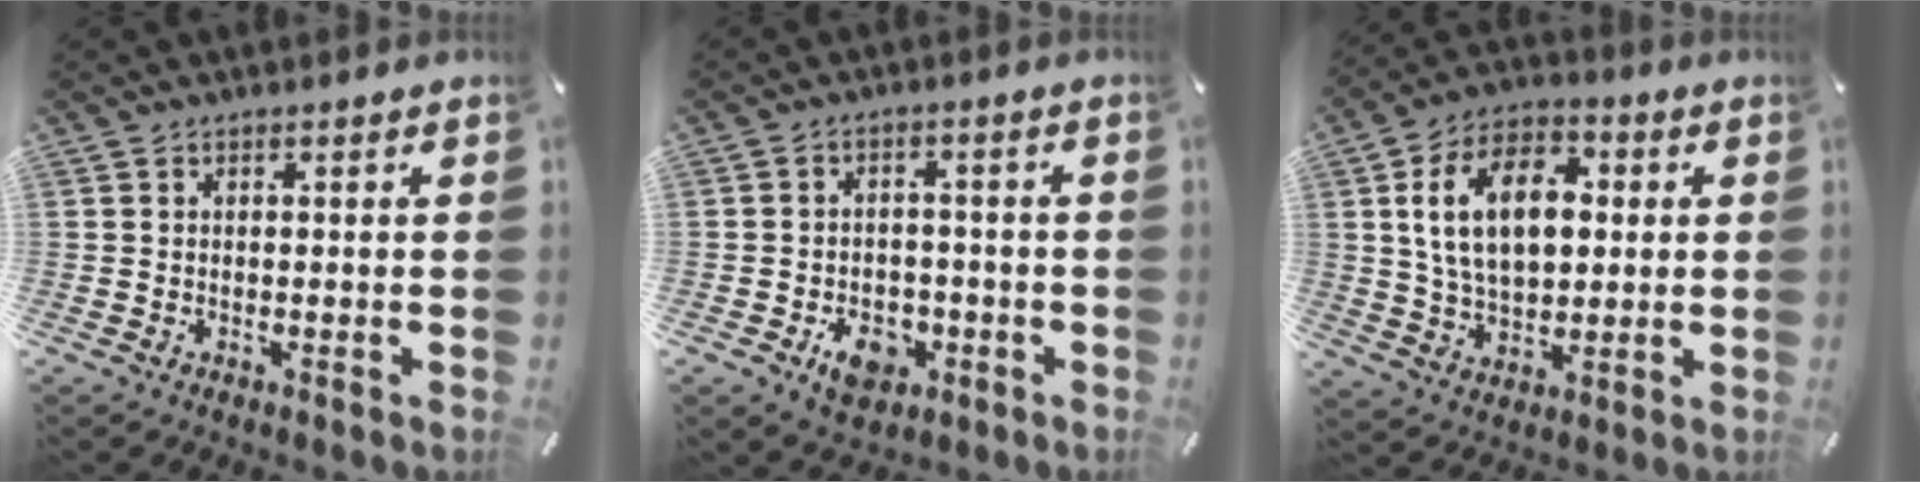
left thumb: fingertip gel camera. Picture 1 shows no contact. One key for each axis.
{"total": 8.0, "fx": -3.3, "fy": 6.0, "fz": 4.1, "tx": -0.064, "ty": 0.013, "tz": -0.058}
{"total": 16.2, "fx": 2.9, "fy": 10.5, "fz": 12.0, "tx": -0.238, "ty": 0.013, "tz": 0.048}